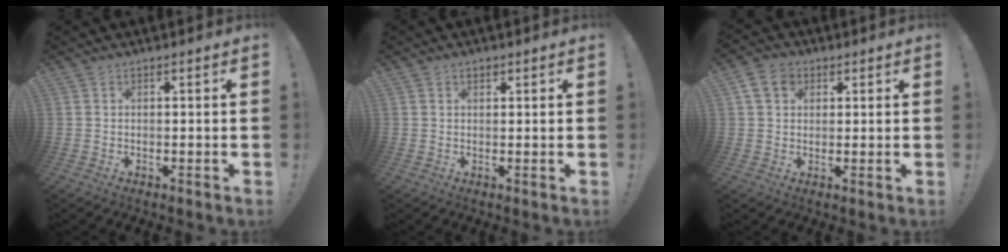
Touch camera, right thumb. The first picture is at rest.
{"total": 1.2, "force": [0.7, 0.7, 0.5], "torque": [-0.005, -0.002, 0.013]}
{"total": 6.5, "force": [2.8, 4.9, 3.1], "torque": [-0.048, 0.000, 0.055]}